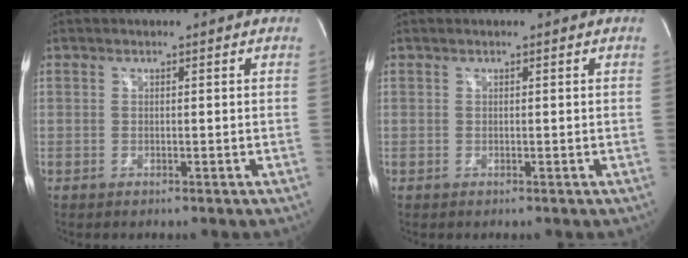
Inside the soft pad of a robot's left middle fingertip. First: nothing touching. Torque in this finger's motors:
{"motor_torque": [0.14, 0.00, -0.09, 0.01]}